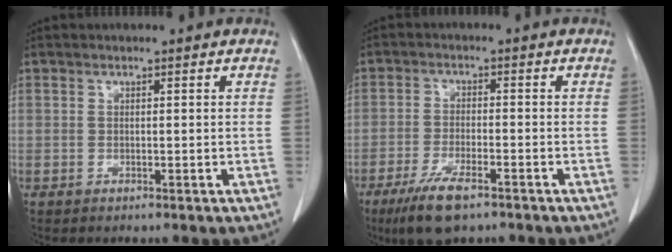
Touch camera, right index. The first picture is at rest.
{"total": 7.5, "force": [-4.9, 1.7, 5.4], "torque": [-0.104, -0.015, -0.083]}